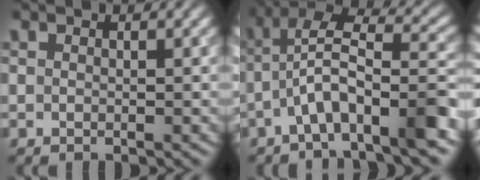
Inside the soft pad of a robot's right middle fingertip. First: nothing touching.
{"total": 8.1, "force": [-3.3, 2.6, 7.0], "torque": [-0.120, 0.025, -0.061]}